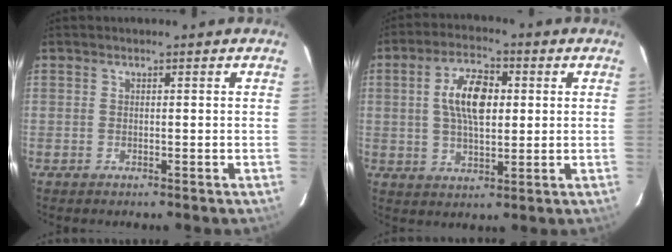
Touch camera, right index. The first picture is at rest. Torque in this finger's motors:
{"motor_torque": [0.58, -0.23, 0.36, 0.14]}